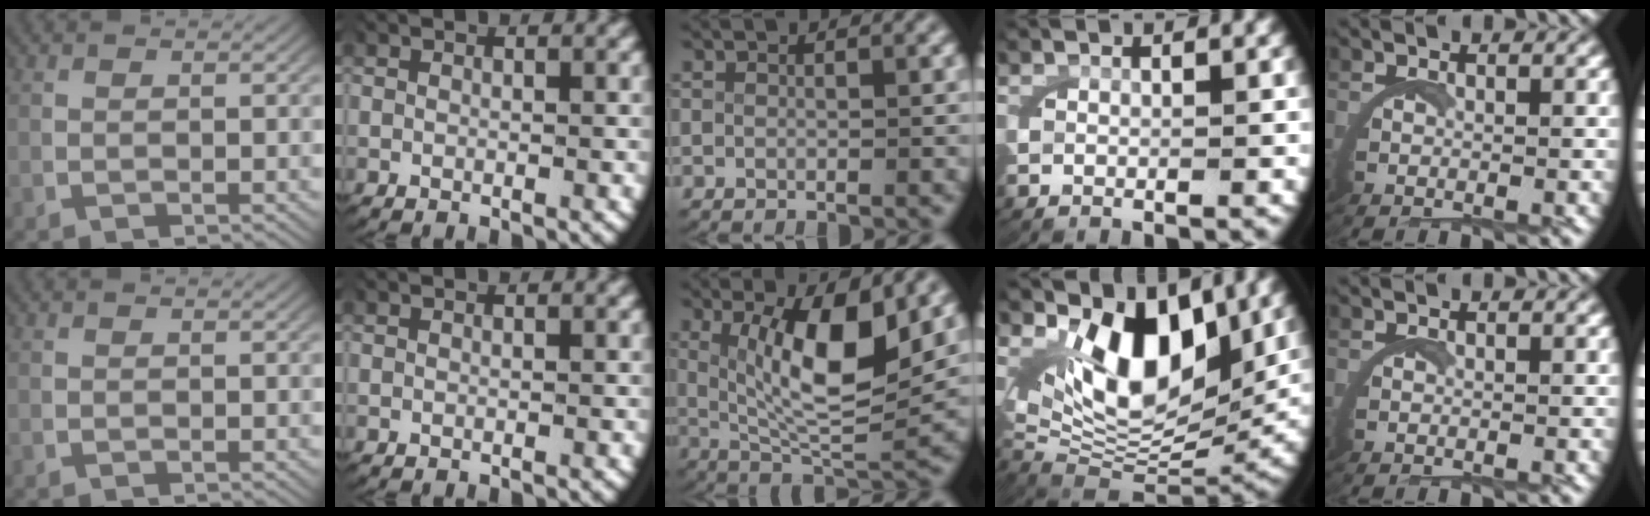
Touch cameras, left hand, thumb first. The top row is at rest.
{"middle": {"total": 9.0, "force": [2.3, 3.6, 7.9], "torque": [-0.152, -0.021, 0.052]}, "ring": {"total": 12.3, "force": [2.9, 7.8, 9.0], "torque": [-0.183, -0.024, 0.059]}}